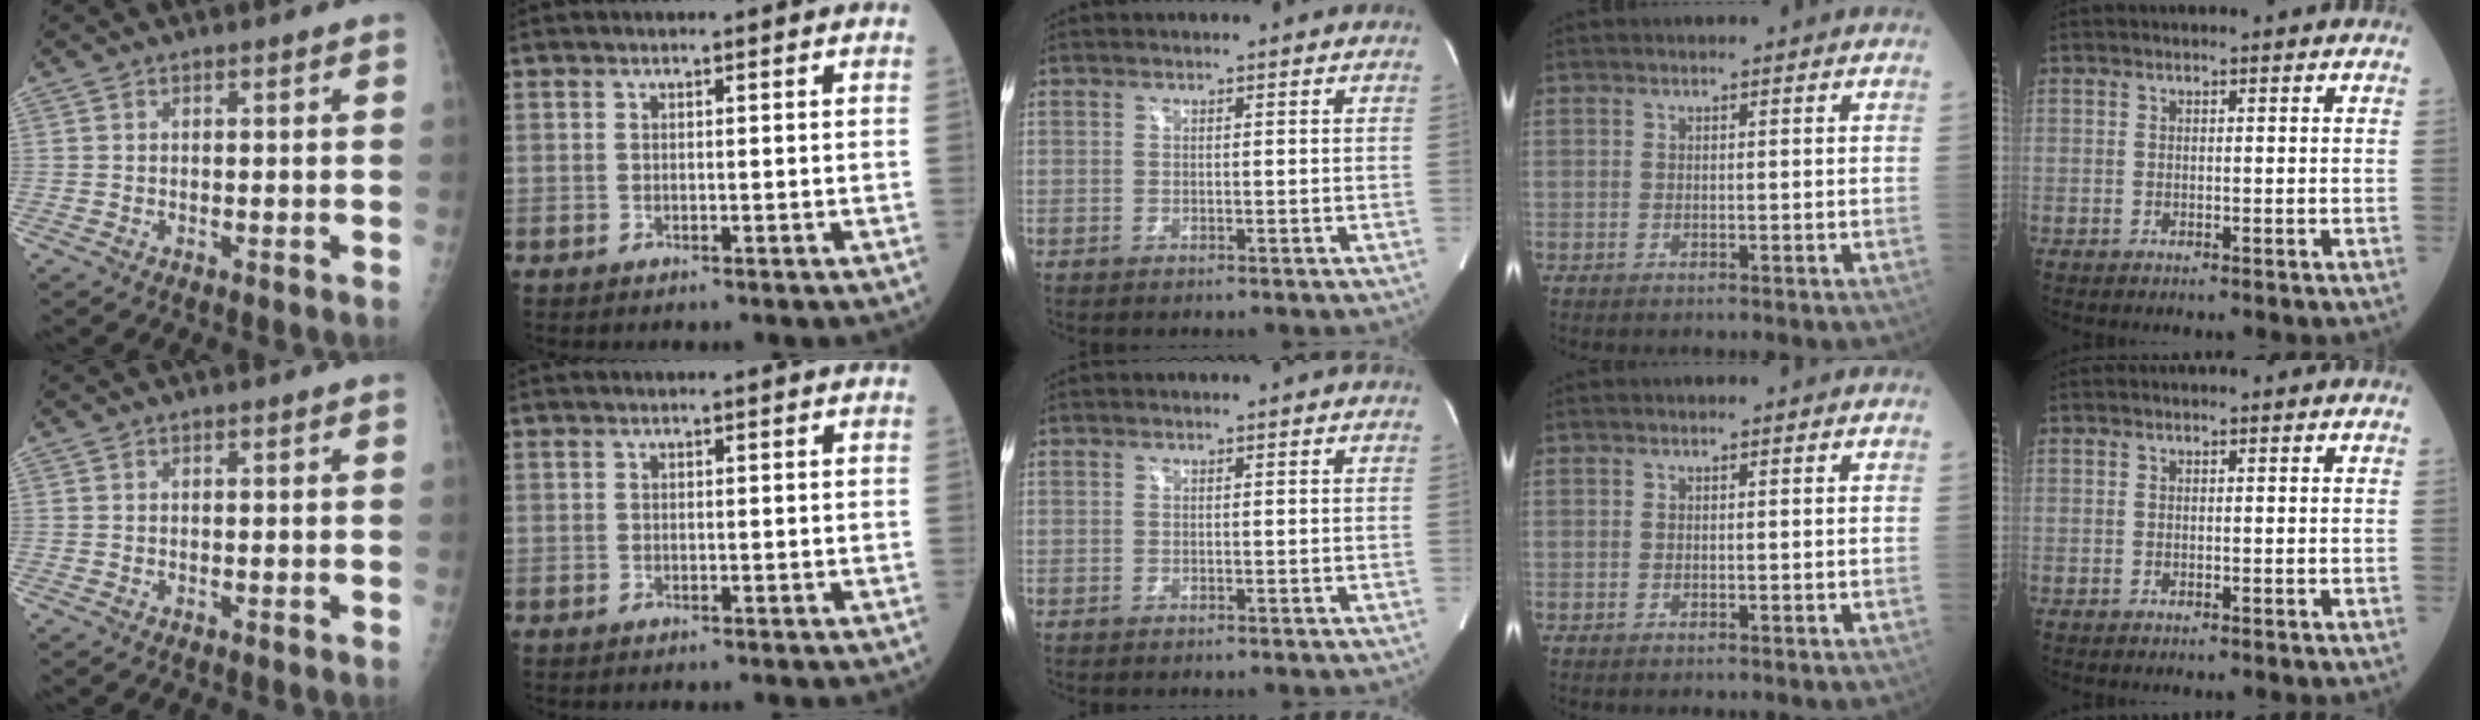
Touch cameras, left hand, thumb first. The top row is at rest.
{}